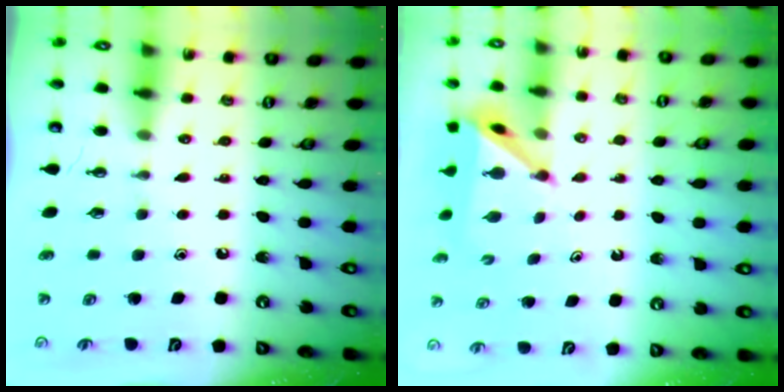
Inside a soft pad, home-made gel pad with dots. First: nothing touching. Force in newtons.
{"total": 5.1, "press": 5.0, "slide": 0.1}